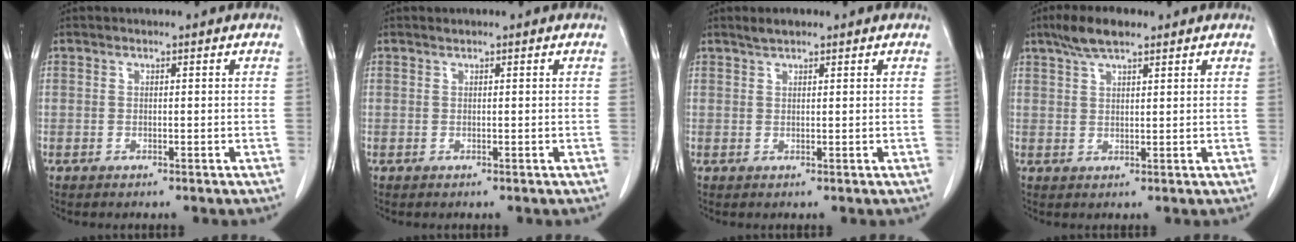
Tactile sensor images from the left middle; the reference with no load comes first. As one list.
[{"total": 0.0}, {"total": 1.7, "force": [1.4, 0.4, 0.9], "torque": [-0.019, 0.007, 0.027]}, {"total": 5.3, "force": [3.8, 1.3, 3.4], "torque": [-0.074, 0.015, 0.070]}]